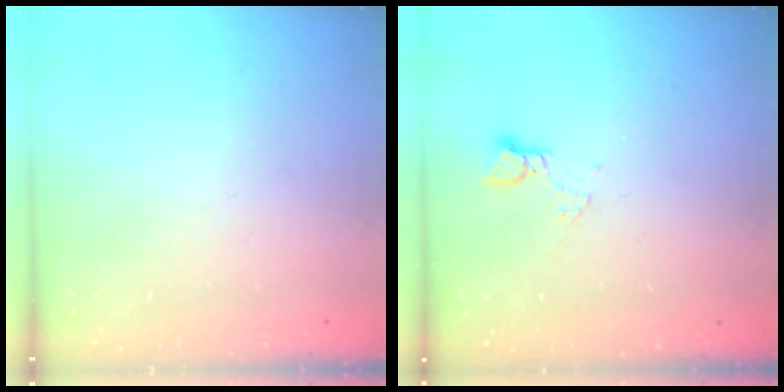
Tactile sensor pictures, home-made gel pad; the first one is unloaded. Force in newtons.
{"total": 2.5, "press": 2.5, "slide": 0.3}